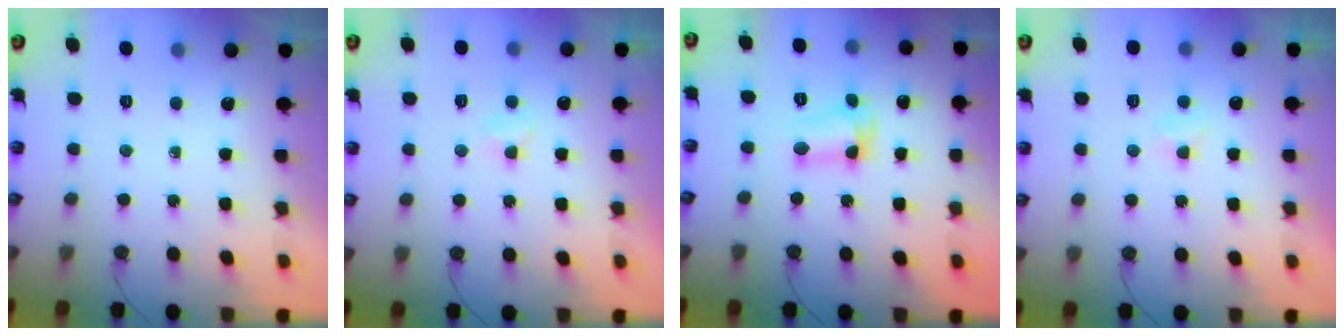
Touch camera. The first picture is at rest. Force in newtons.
{"total": 2.9, "press": 2.8, "slide": 0.5}
{"total": 5.3, "press": 5.3, "slide": 0.1}
{"total": 2.9, "press": 2.8, "slide": 0.5}